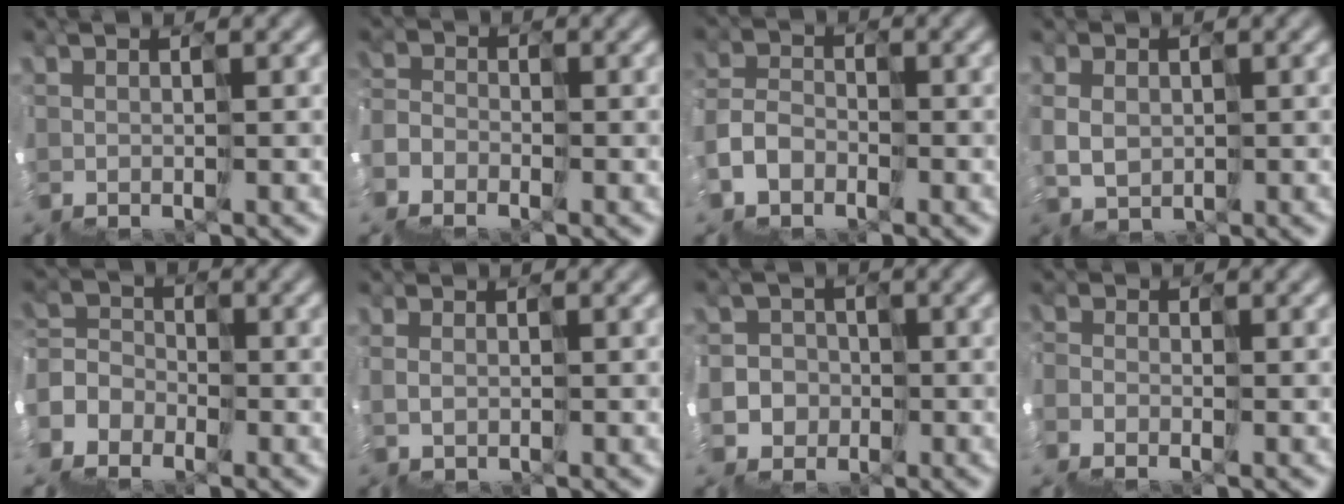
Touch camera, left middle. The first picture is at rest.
{"total": 5.5, "force": [-4.9, 1.6, -2.0], "torque": [0.045, -0.001, -0.077]}
{"total": 3.4, "force": [-2.6, 0.7, -2.0], "torque": [0.040, 0.009, -0.057]}
{"total": 1.7, "force": [0.2, 1.7, 0.1], "torque": [0.016, 0.013, 0.013]}
{"total": 6.2, "force": [-5.2, 3.0, -1.8], "torque": [0.041, -0.003, -0.093]}
{"total": 0.8, "force": [-0.5, 0.6, -0.4], "torque": [0.021, 0.002, -0.005]}
{"total": 4.9, "force": [-2.1, 4.3, -1.1], "torque": [0.031, 0.006, -0.050]}
{"total": 3.5, "force": [-3.2, 1.4, 0.0], "torque": [0.010, -0.007, -0.054]}